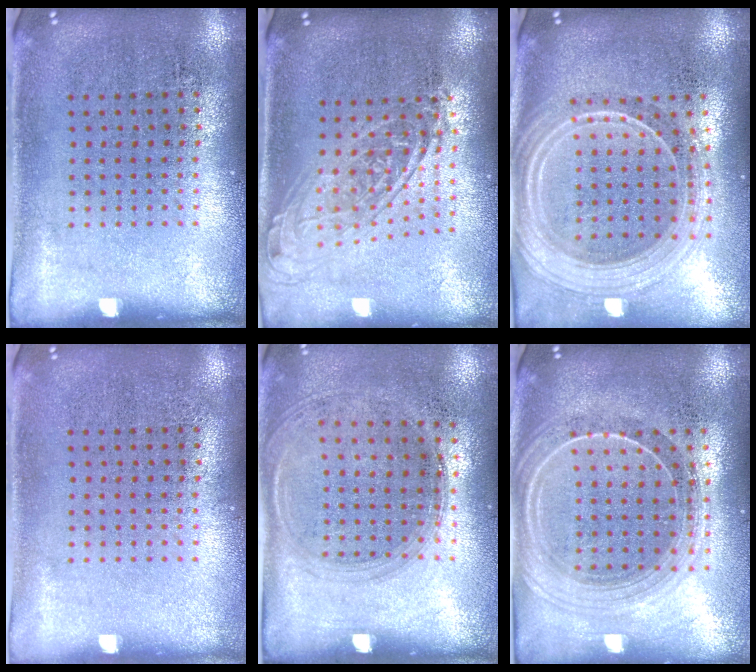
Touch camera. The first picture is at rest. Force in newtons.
{"total": 1.7, "press": 1.3, "slide": 1.1}
{"total": 2.5, "press": 2.1, "slide": 1.3}
{"total": 0.0}
{"total": 1.4, "press": 1.2, "slide": 0.6}
{"total": 2.2, "press": 1.9, "slide": 1.0}